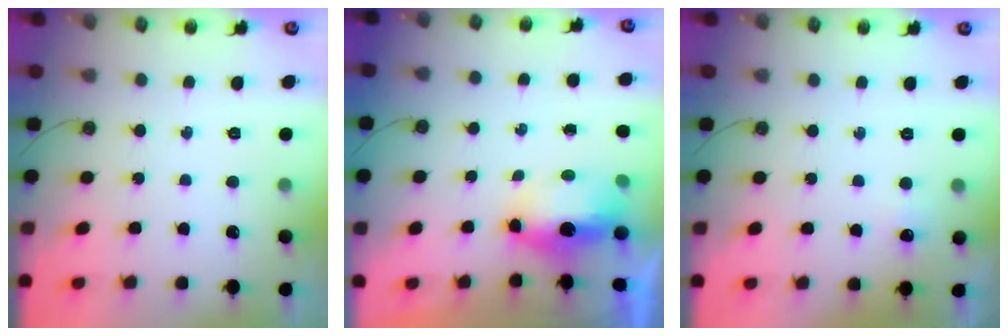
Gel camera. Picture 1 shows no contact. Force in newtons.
{"total": 11.4, "press": 8.3, "slide": 7.7}
{"total": 4.4, "press": 4.4, "slide": 0.6}